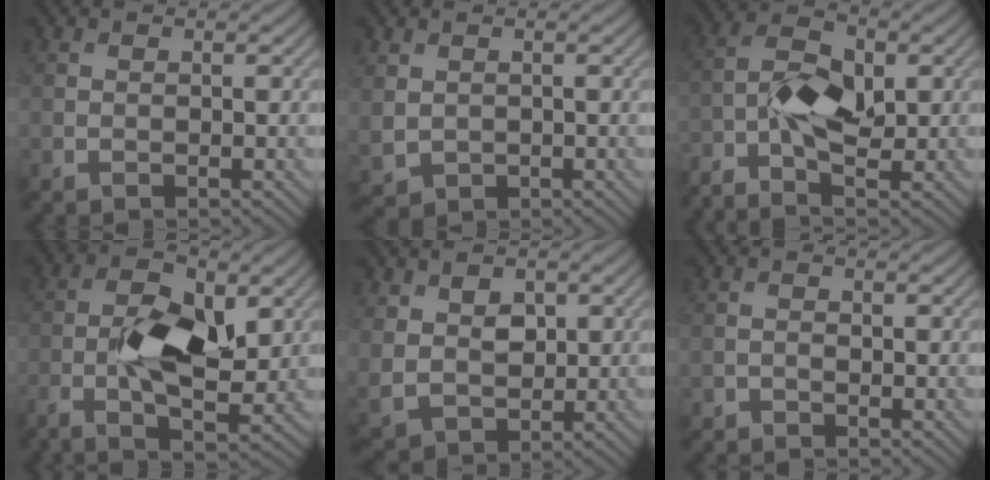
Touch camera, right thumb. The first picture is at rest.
{"total": 2.4, "force": [0.6, 2.0, 1.2], "torque": [-0.042, -0.009, 0.018]}
{"total": 6.5, "force": [-2.2, 2.9, 5.4], "torque": [-0.112, 0.010, -0.052]}
{"total": 9.9, "force": [-1.2, 4.5, 8.7], "torque": [-0.178, -0.004, -0.024]}
{"total": 6.7, "force": [2.1, 4.9, 4.0], "torque": [-0.107, -0.006, 0.042]}
{"total": 0.9, "force": [-0.8, 0.4, 0.1], "torque": [-0.002, -0.001, -0.017]}